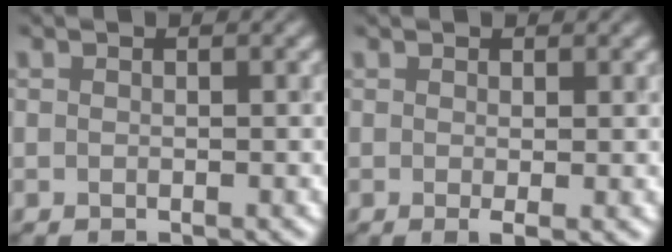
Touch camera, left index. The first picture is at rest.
{"total": 1.1, "force": [-0.1, 0.1, 1.1], "torque": [-0.018, -0.008, -0.003]}